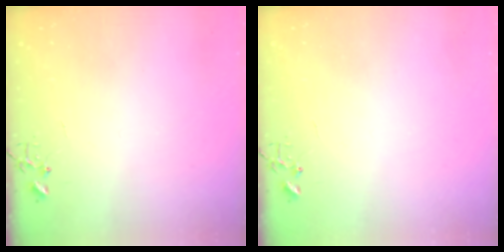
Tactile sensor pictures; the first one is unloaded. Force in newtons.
{"total": 0.0}